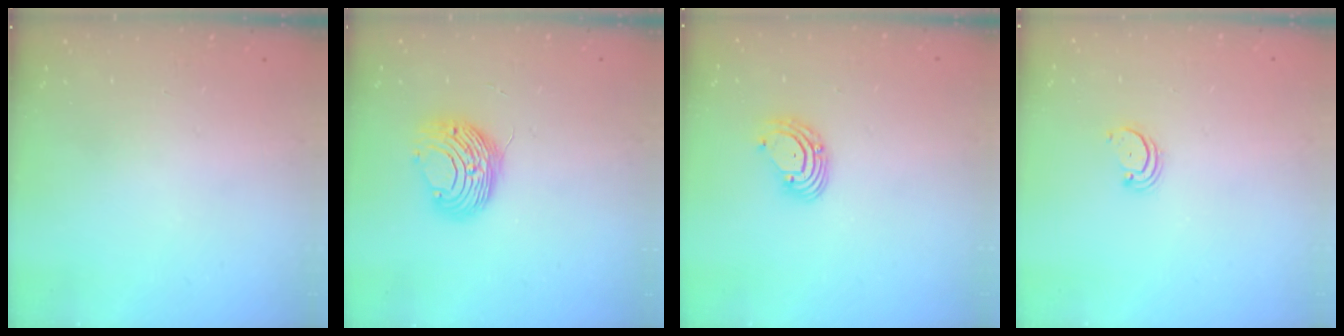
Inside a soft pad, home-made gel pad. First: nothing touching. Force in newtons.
{"total": 10.1, "press": 10.1, "slide": 0.7}
{"total": 4.8, "press": 4.7, "slide": 0.5}
{"total": 2.2, "press": 2.2, "slide": 0.2}